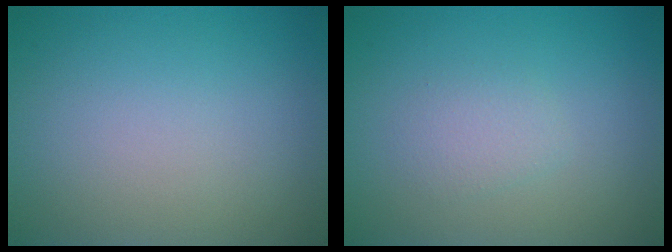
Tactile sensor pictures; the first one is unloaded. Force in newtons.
{"total": 1.4, "press": 1.4, "slide": 0.1}